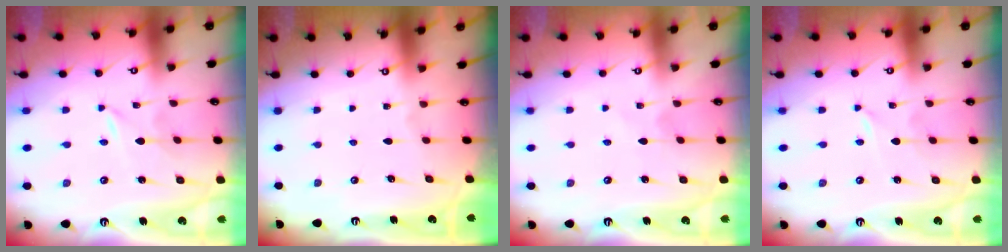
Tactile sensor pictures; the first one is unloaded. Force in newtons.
{"total": 0.0}
{"total": 1.4, "press": 1.4, "slide": 0.1}
{"total": 0.0}